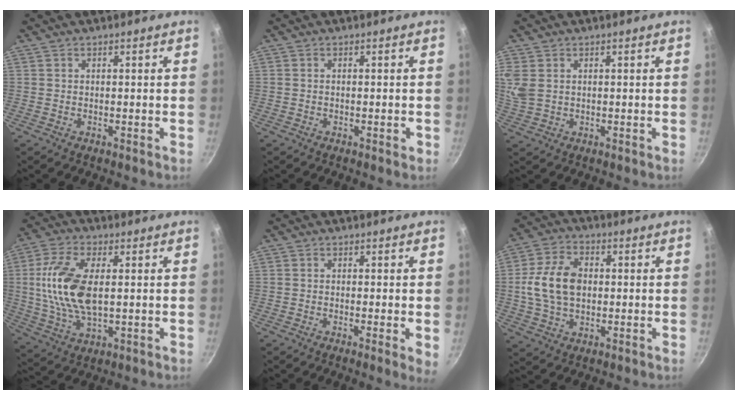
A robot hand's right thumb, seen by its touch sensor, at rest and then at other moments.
{"total": 1.2, "force": [-0.5, 0.4, 1.0], "torque": [-0.019, 0.004, -0.009]}
{"total": 5.2, "force": [1.5, 3.8, 3.2], "torque": [-0.069, 0.001, 0.035]}
{"total": 14.5, "force": [1.5, 7.3, 12.4], "torque": [-0.244, 0.003, 0.027]}
{"total": 3.1, "force": [-0.5, 0.4, 3.0], "torque": [-0.041, -0.009, -0.011]}
{"total": 11.7, "force": [0.4, 8.1, 8.4], "torque": [-0.147, 0.018, 0.000]}